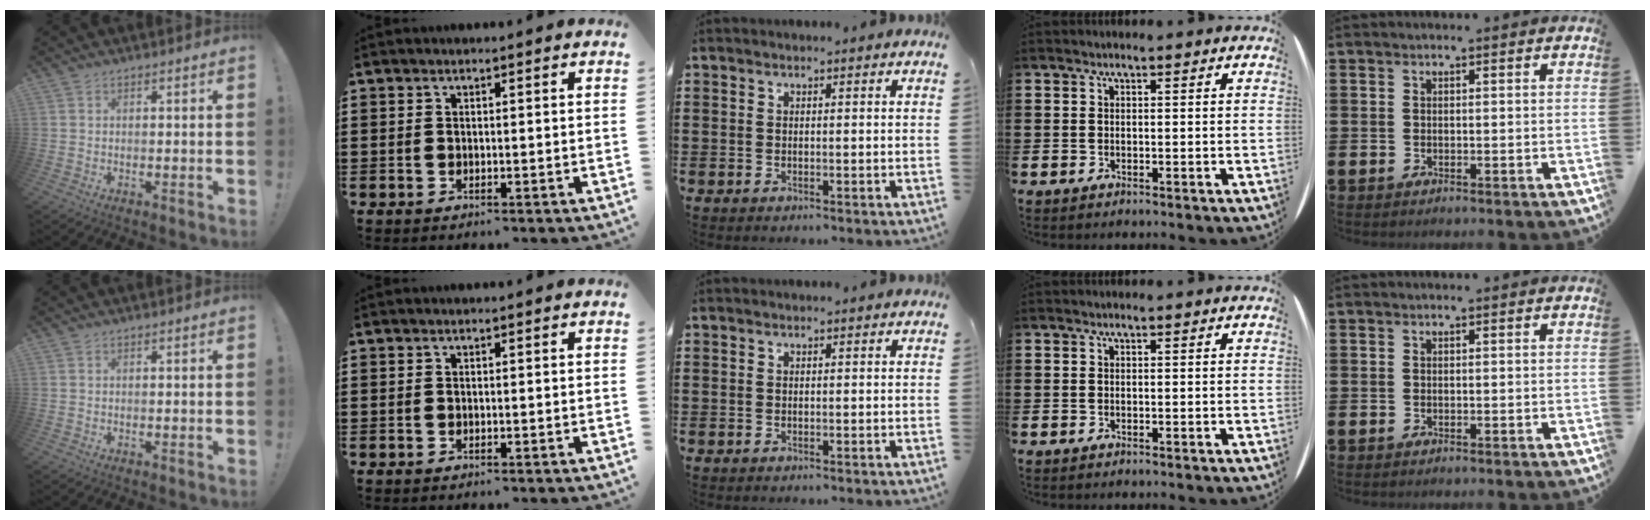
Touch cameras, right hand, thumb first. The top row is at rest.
{}